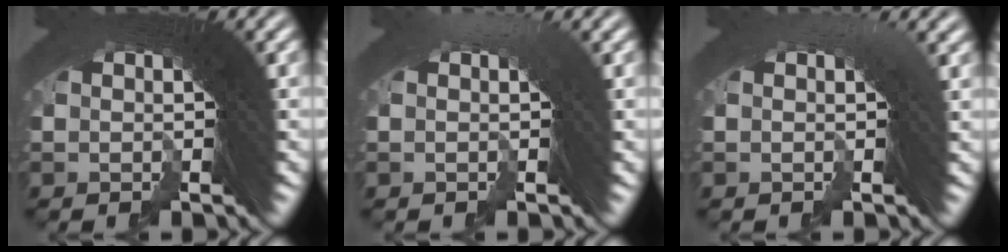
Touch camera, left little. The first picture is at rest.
{"total": 0.8, "force": [0.2, -0.1, 0.7], "torque": [0.014, 0.023, -0.009]}
{"total": 1.5, "force": [0.5, 0.6, 1.2], "torque": [0.008, 0.024, -0.011]}